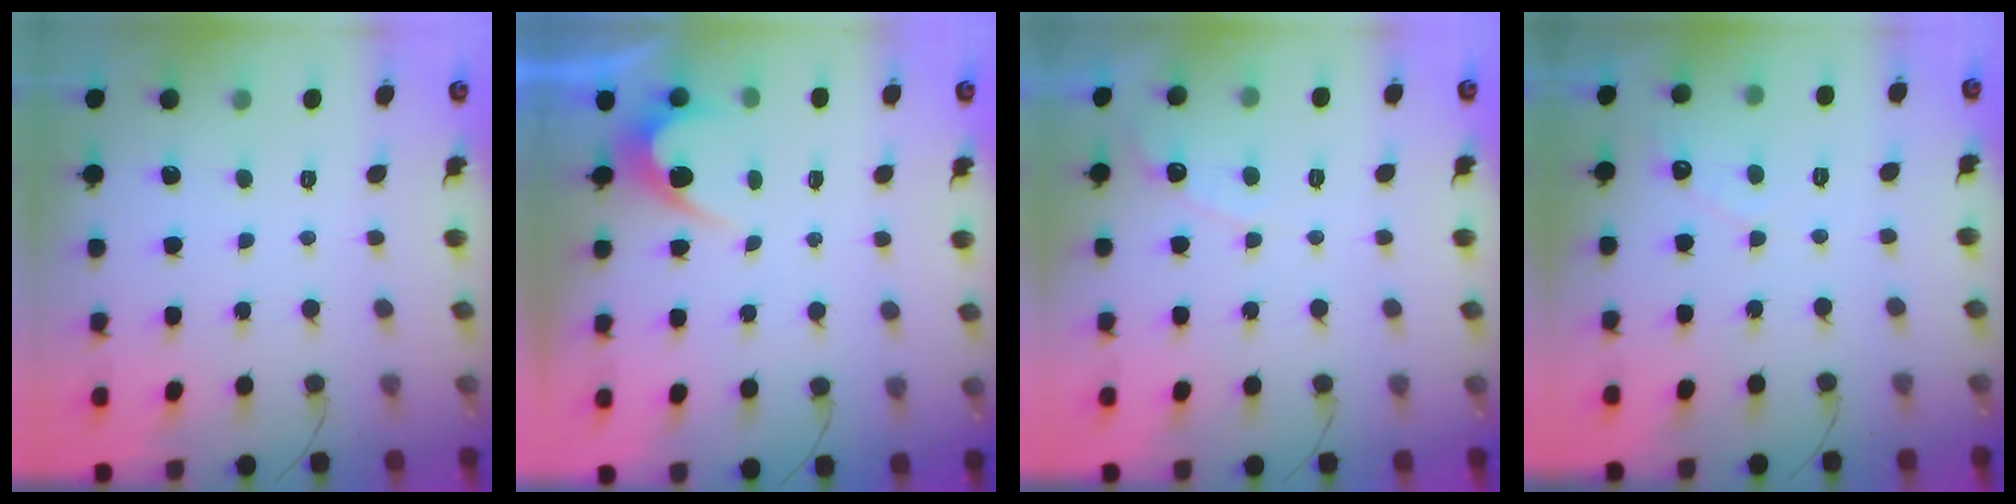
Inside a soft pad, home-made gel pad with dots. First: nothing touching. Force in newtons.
{"total": 2.6, "press": 2.6, "slide": 0.1}
{"total": 4.2, "press": 4.2, "slide": 0.2}
{"total": 3.1, "press": 3.1, "slide": 0.2}